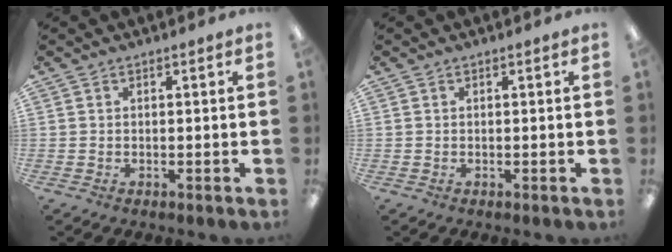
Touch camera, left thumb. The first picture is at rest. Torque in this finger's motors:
{"motor_torque": [-0.09, -0.04, 0.14, -0.06, 0.00]}